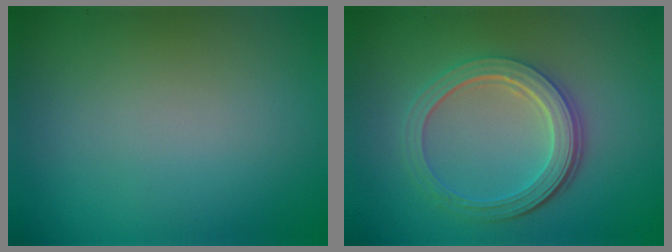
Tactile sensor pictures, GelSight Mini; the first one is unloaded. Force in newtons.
{"total": 5.1, "press": 3.7, "slide": 3.5}